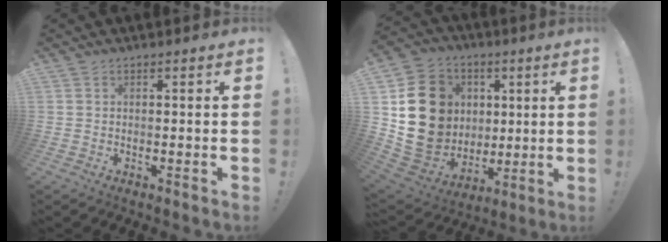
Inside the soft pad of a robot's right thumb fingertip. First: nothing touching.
{"total": 21.5, "force": [3.3, 18.6, 10.3], "torque": [-0.165, -0.007, 0.106]}